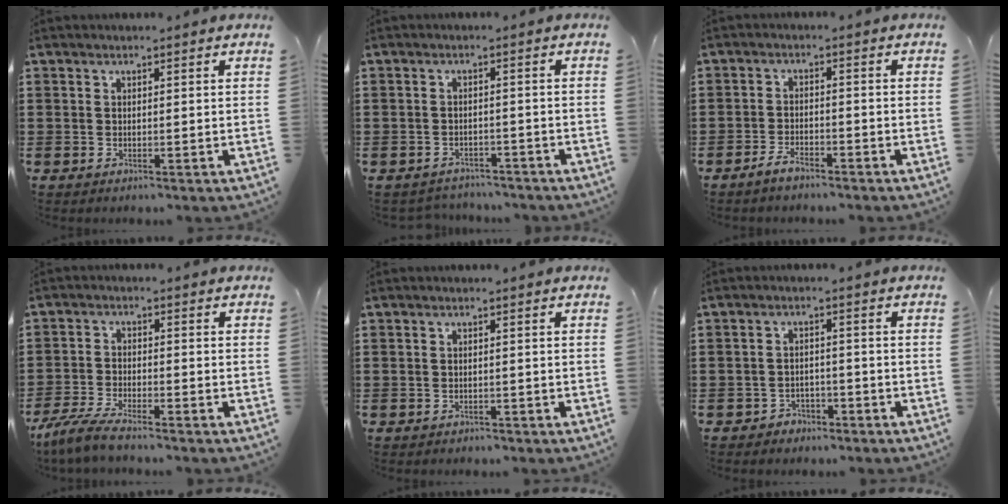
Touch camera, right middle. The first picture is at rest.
{"total": 2.2, "force": [-2.2, 0.4, -0.2], "torque": [-0.005, -0.003, -0.048]}
{"total": 2.7, "force": [-2.4, 0.7, 1.1], "torque": [-0.028, 0.003, -0.049]}
{"total": 4.4, "force": [-4.0, 0.1, 1.9], "torque": [-0.054, -0.013, -0.081]}
{"total": 0.6, "force": [-0.6, 0.2, -0.1], "torque": [-0.001, -0.001, -0.012]}
{"total": 2.1, "force": [-2.0, 0.9, 0.0], "torque": [-0.009, -0.001, -0.042]}